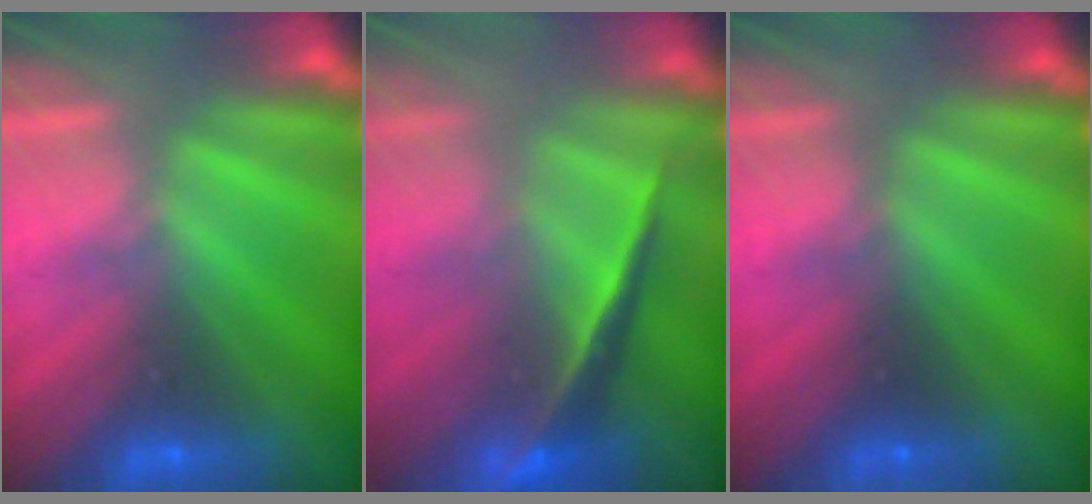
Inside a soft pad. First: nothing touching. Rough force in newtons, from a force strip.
{"total": 2.0}
{"total": 4.5}